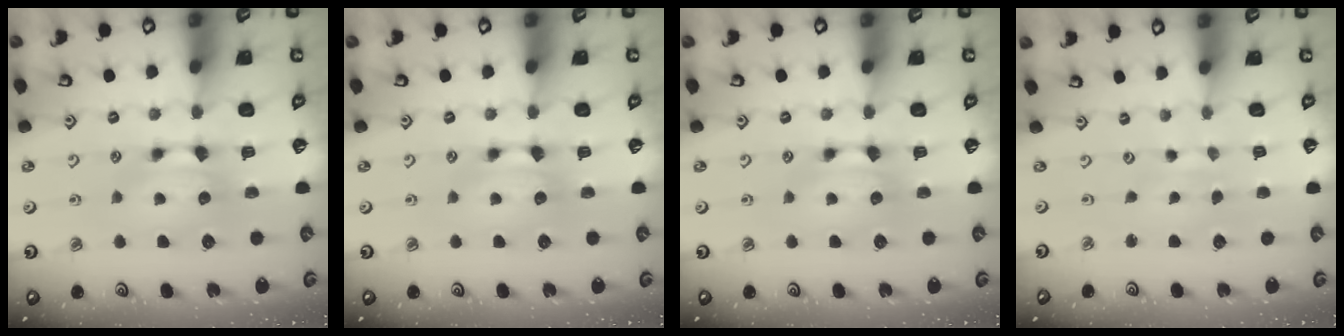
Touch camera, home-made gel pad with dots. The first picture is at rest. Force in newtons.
{"total": 0.0}
{"total": 0.0}
{"total": 2.7, "press": 2.6, "slide": 0.4}